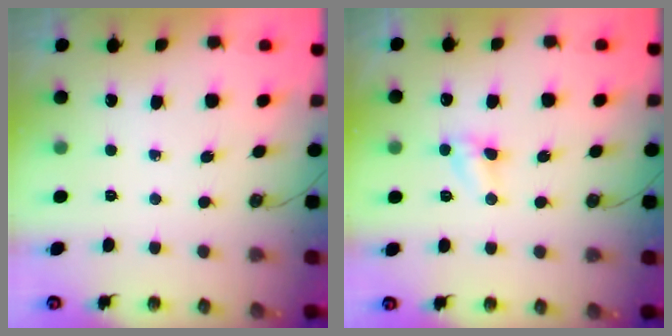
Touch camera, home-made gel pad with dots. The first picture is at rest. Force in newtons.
{"total": 4.3, "press": 4.2, "slide": 0.6}